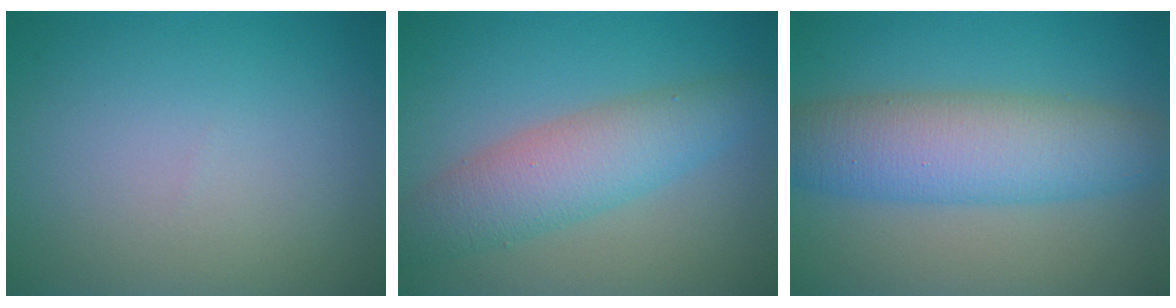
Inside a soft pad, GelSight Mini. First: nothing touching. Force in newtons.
{"total": 5.3, "press": 5.3, "slide": 0.1}
{"total": 7.2, "press": 7.2, "slide": 0.1}